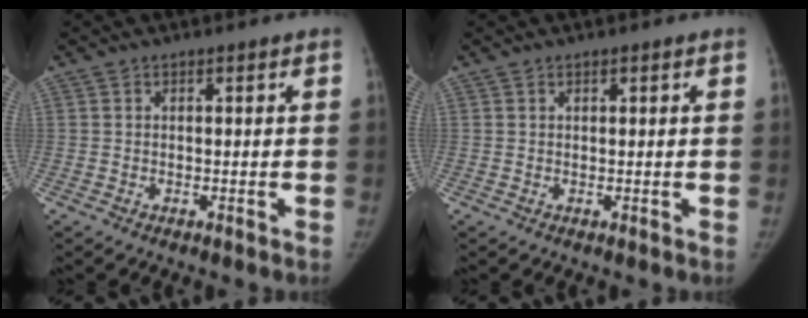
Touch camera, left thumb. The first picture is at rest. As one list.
[{"total": 0.6, "force": [0.4, 0.2, 0.4], "torque": [-0.007, -0.002, 0.007]}]